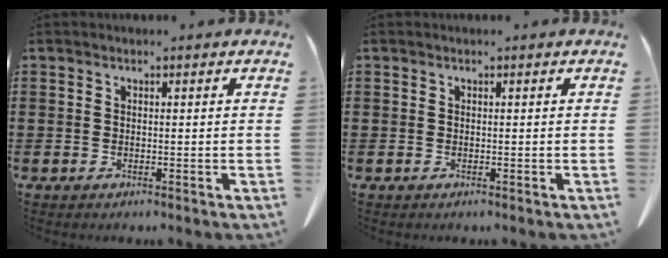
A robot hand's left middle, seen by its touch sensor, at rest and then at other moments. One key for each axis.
{"total": 0.0}